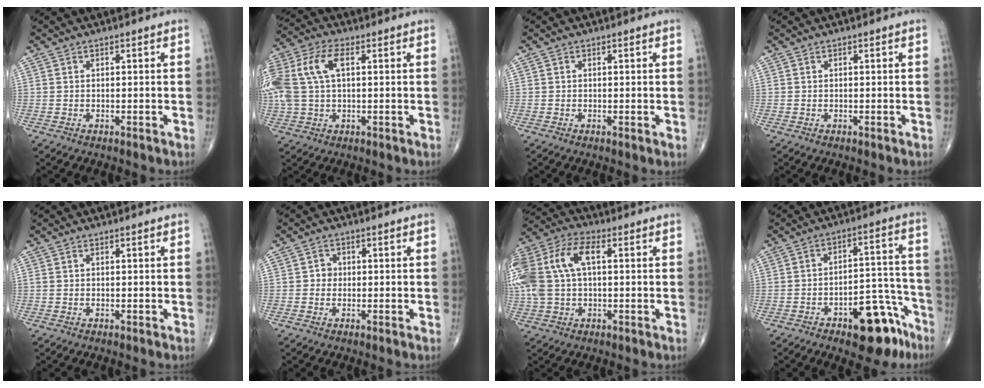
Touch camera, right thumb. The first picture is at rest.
{"total": 14.8, "force": [3.2, 8.4, 11.8], "torque": [-0.302, 0.030, 0.061]}
{"total": 0.5, "force": [0.0, 0.2, 0.5], "torque": [-0.012, -0.003, -0.002]}
{"total": 0.0}
{"total": 0.5, "force": [0.1, 0.3, 0.4], "torque": [-0.010, 0.009, 0.005]}
{"total": 1.8, "force": [-0.1, 1.7, 0.6], "torque": [0.003, 0.006, -0.007]}
{"total": 17.4, "force": [2.8, 9.9, 14.1], "torque": [-0.336, 0.036, 0.049]}
{"total": 13.7, "force": [-8.0, 6.1, 9.4], "torque": [-0.083, 0.075, -0.107]}